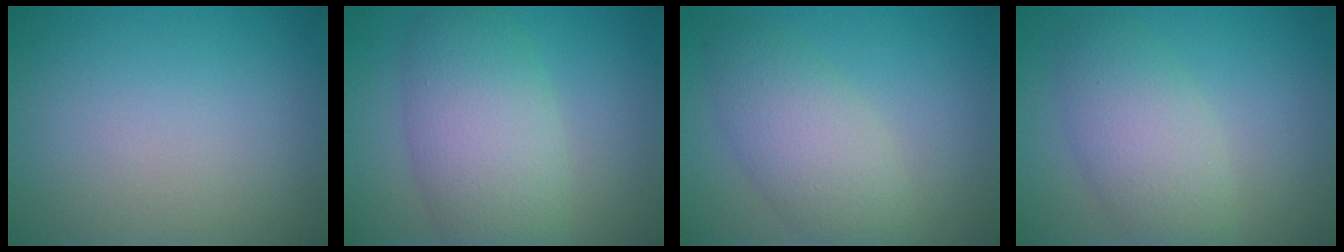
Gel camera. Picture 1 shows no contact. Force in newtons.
{"total": 7.0, "press": 7.0, "slide": 0.4}
{"total": 4.8, "press": 4.8, "slide": 0.2}
{"total": 4.9, "press": 4.9, "slide": 0.4}